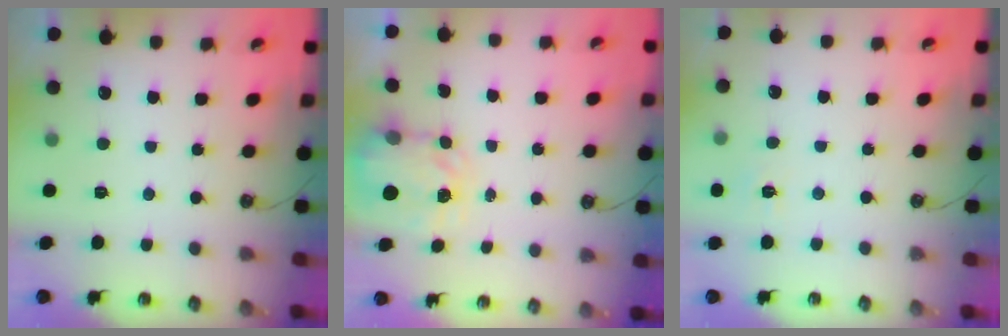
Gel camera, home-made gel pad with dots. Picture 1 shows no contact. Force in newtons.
{"total": 3.8, "press": 3.8, "slide": 0.5}
{"total": 5.0, "press": 5.0, "slide": 0.6}